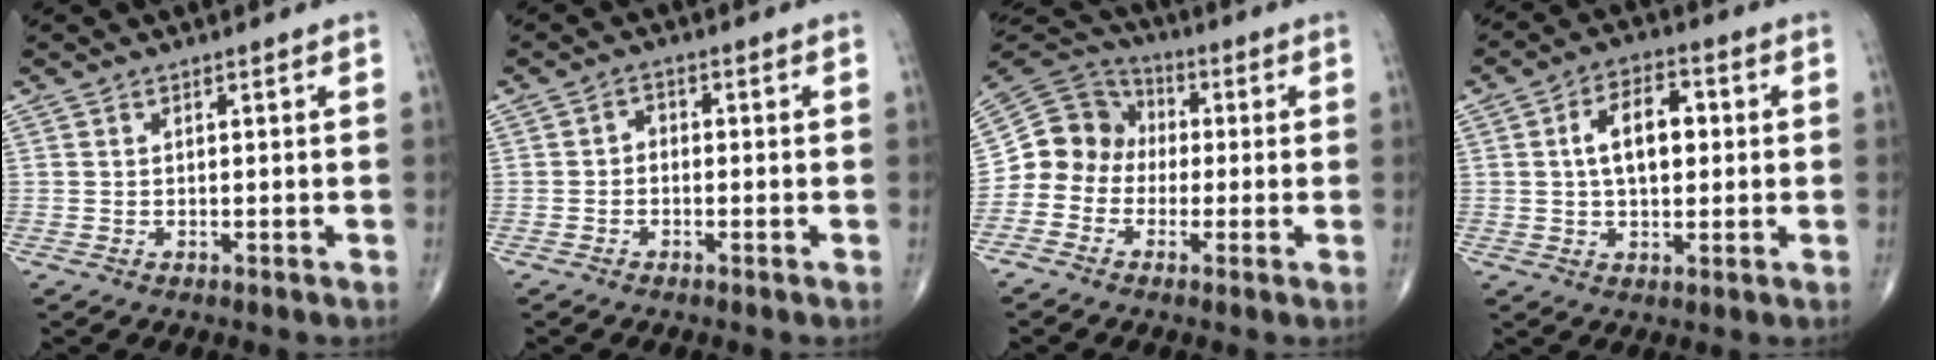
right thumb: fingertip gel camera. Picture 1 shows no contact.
{"total": 1.9, "force": [-0.6, 1.5, 1.1], "torque": [-0.008, 0.011, -0.018]}
{"total": 9.6, "force": [-1.5, 8.9, 3.2], "torque": [-0.031, 0.052, -0.042]}
{"total": 9.5, "force": [1.2, 5.5, 7.7], "torque": [-0.115, 0.015, 0.017]}